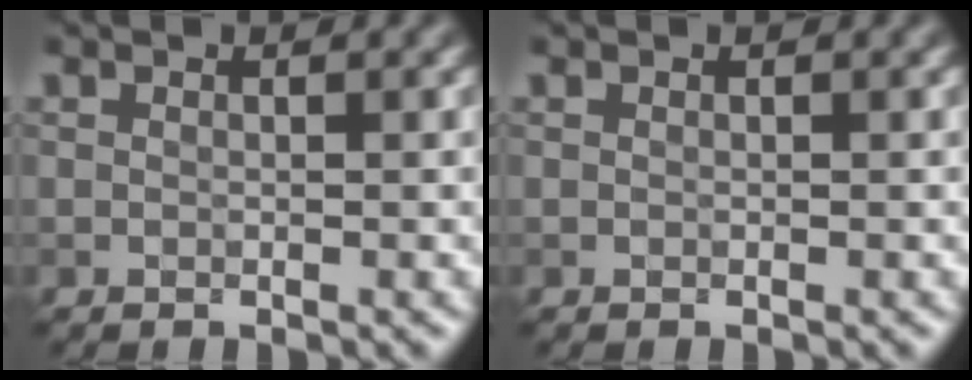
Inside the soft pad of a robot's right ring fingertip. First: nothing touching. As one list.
[{"total": 0.0}]